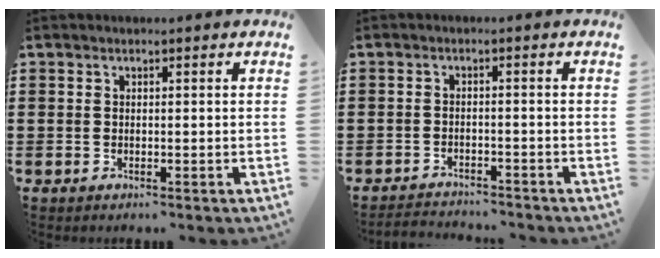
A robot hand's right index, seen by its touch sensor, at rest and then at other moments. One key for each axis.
{"total": 2.3, "fx": -2.3, "fy": 0.1, "fz": 0.0, "tx": -0.006, "ty": 0.000, "tz": -0.049}